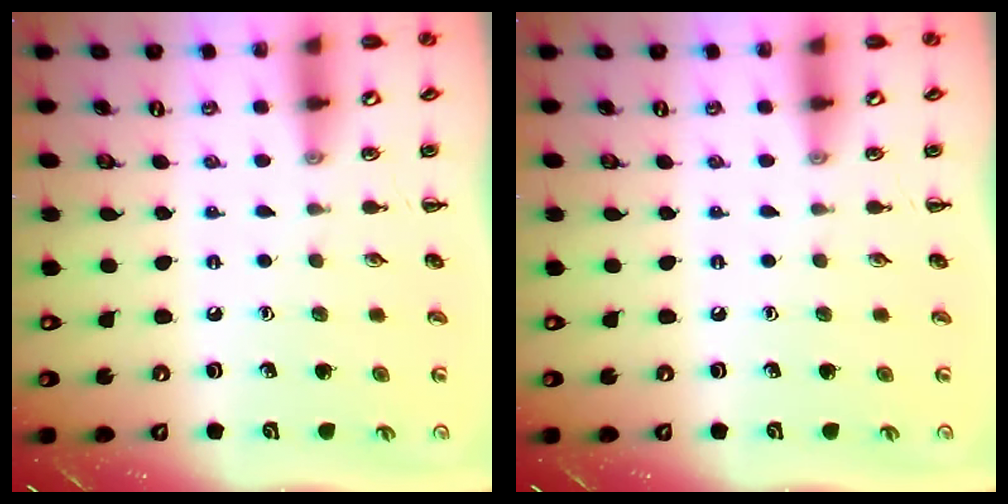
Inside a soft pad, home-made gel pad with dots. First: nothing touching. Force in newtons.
{"total": 0.0}